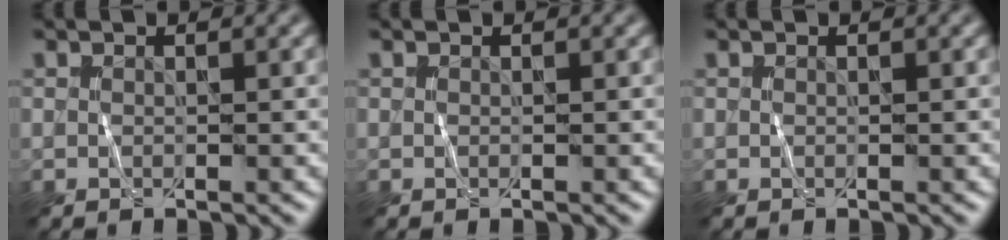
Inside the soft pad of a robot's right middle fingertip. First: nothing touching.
{"total": 0.0}
{"total": 0.0}